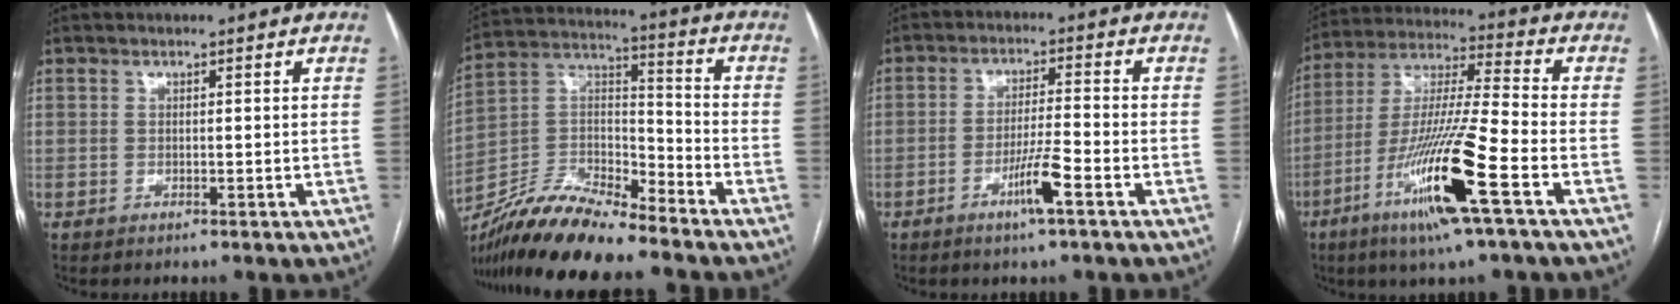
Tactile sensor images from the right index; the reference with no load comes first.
{"total": 15.7, "force": [-13.9, 1.9, 7.1], "torque": [-0.129, 0.008, -0.260]}
{"total": 6.0, "force": [-3.1, -0.2, 5.2], "torque": [-0.097, -0.007, -0.059]}
{"total": 17.1, "force": [-7.6, -0.2, 15.3], "torque": [-0.312, -0.023, -0.142]}